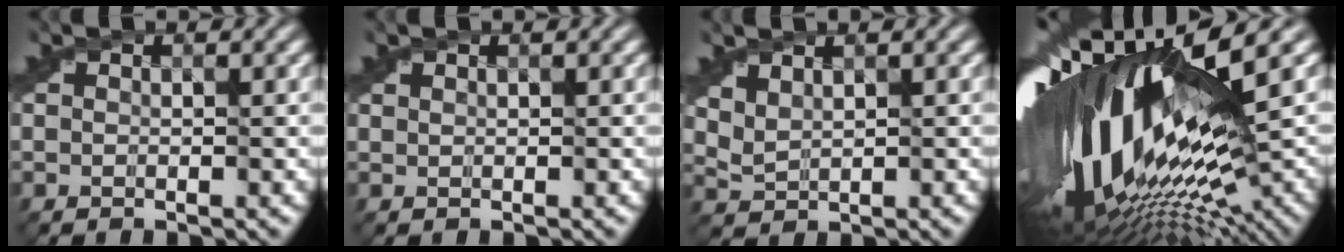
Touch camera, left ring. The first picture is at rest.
{"total": 0.5, "force": [0.5, 0.1, 0.0], "torque": [0.000, -0.002, 0.011]}
{"total": 1.8, "force": [1.5, 0.7, 0.9], "torque": [-0.025, 0.011, 0.043]}
{"total": 19.7, "force": [0.2, 7.1, 18.4], "torque": [-0.346, -0.058, 0.036]}